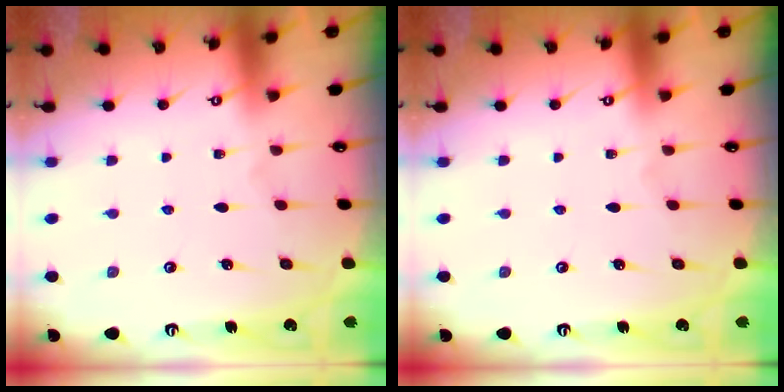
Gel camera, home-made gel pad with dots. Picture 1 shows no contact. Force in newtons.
{"total": 0.0}